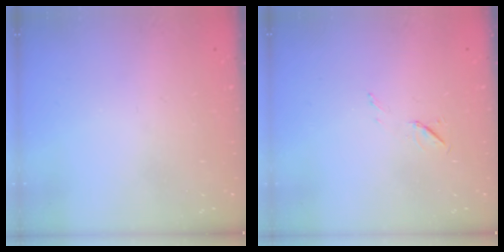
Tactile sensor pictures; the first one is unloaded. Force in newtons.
{"total": 5.0, "press": 4.6, "slide": 1.9}